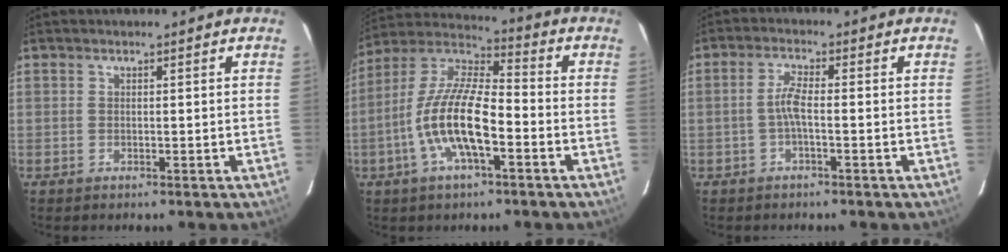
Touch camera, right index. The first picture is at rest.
{"total": 14.2, "force": [-4.9, 4.5, 12.6], "torque": [-0.254, 0.000, -0.097]}
{"total": 2.8, "force": [-0.9, 0.2, 2.7], "torque": [-0.058, 0.006, -0.020]}